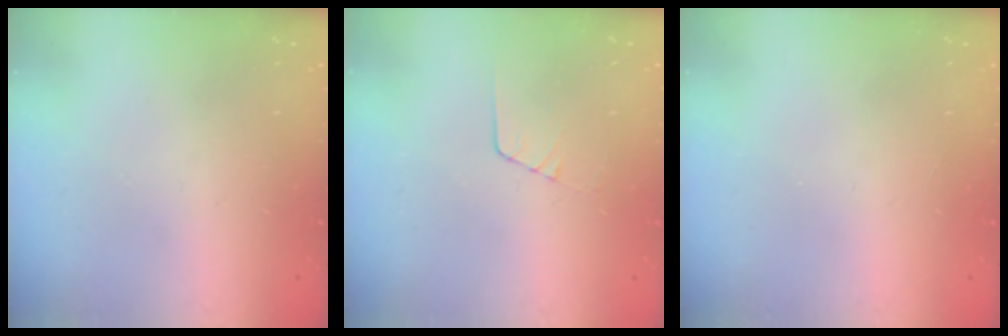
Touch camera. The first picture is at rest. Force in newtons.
{"total": 4.3, "press": 4.3, "slide": 0.2}
{"total": 0.0}